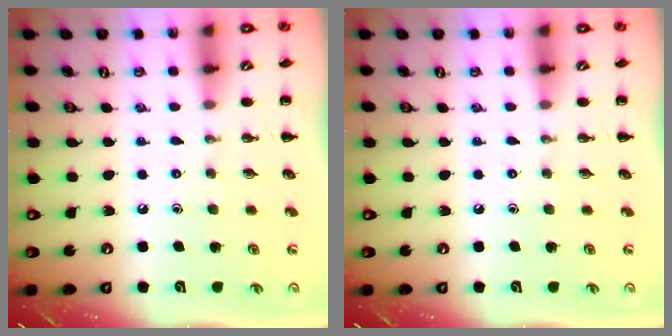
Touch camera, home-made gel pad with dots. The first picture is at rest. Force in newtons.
{"total": 0.0}